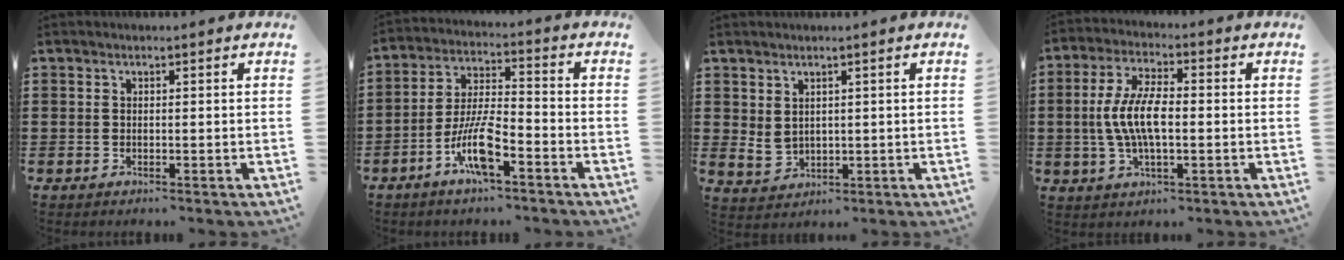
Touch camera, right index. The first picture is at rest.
{"total": 8.9, "force": [-4.8, 2.2, 7.2], "torque": [-0.162, -0.004, -0.093]}
{"total": 2.5, "force": [1.4, 1.8, 1.2], "torque": [-0.037, 0.002, 0.026]}
{"total": 8.4, "force": [-0.7, 3.2, 7.7], "torque": [-0.177, -0.006, -0.022]}